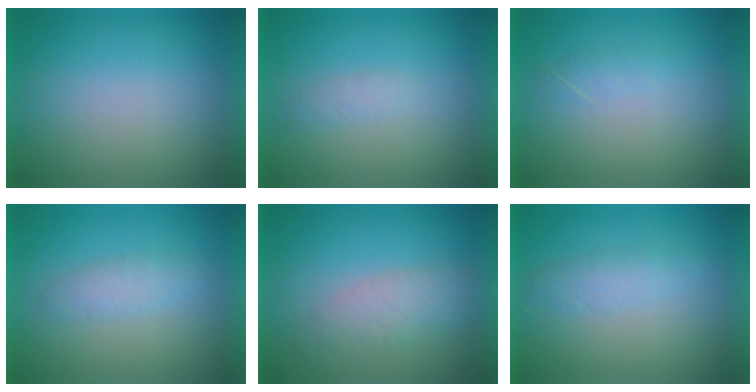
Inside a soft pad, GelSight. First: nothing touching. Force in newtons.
{"total": 1.4}
{"total": 1.3}
{"total": 2.3}
{"total": 2.9}
{"total": 2.5}